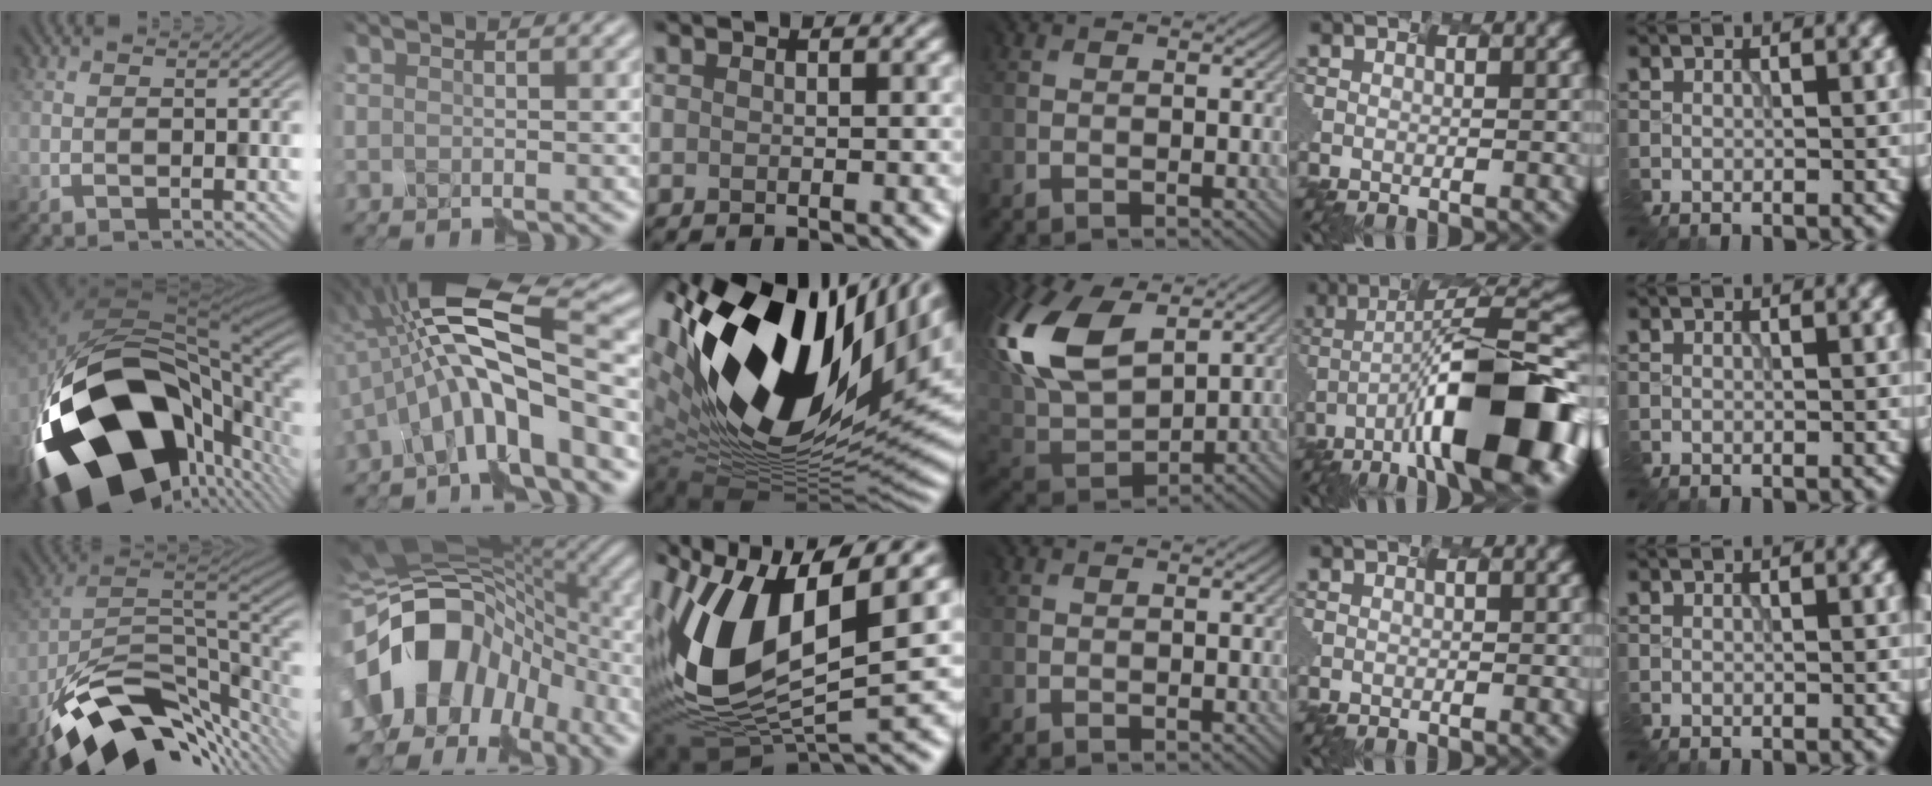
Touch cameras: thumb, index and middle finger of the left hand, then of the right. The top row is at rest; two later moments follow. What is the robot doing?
{"motion": "assemble", "object": "markers"}